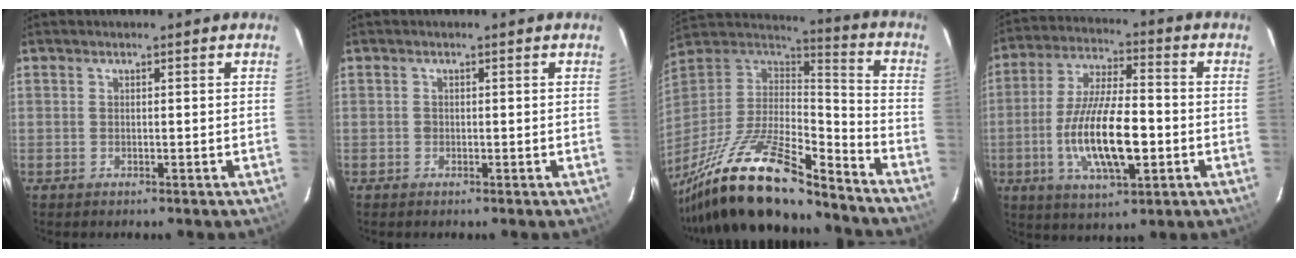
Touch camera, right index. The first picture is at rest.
{"total": 0.6, "force": [-0.2, 0.5, 0.0], "torque": [0.003, 0.000, -0.003]}
{"total": 26.4, "force": [-19.3, 7.5, 16.3], "torque": [-0.314, -0.041, -0.329]}
{"total": 15.7, "force": [-3.7, 5.1, 14.4], "torque": [-0.285, -0.010, -0.064]}